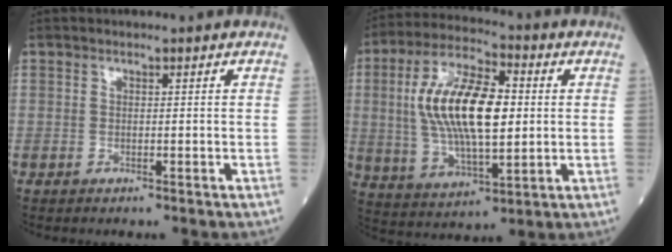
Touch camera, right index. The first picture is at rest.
{"total": 16.1, "force": [1.5, 5.7, 15.0], "torque": [-0.298, 0.010, 0.030]}